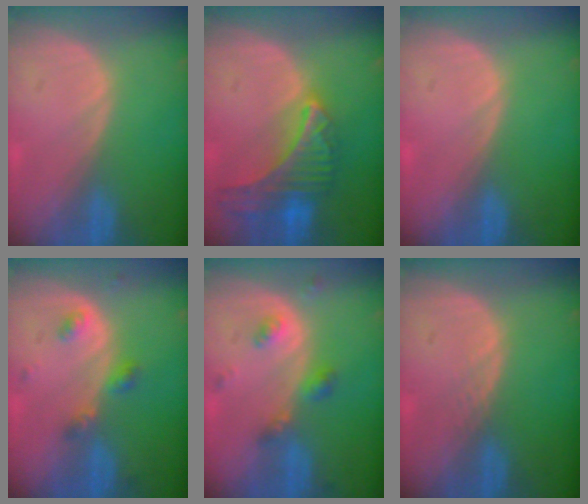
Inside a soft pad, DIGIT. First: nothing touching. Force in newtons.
{"total": 9.2, "press": 8.1, "slide": 4.4}
{"total": 0.0}
{"total": 3.6, "press": 3.6, "slide": 0.5}
{"total": 4.5, "press": 4.2, "slide": 1.7}
{"total": 1.0, "press": 1.0, "slide": 0.1}